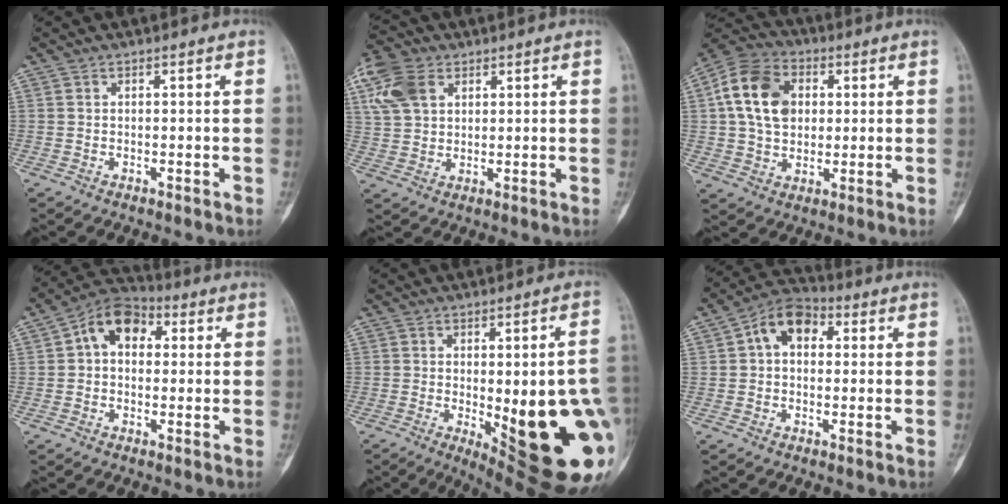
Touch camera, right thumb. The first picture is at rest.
{"total": 9.9, "force": [4.1, 6.8, 5.9], "torque": [-0.120, 0.004, 0.078]}
{"total": 13.9, "force": [2.5, 10.2, 9.2], "torque": [-0.149, 0.010, 0.035]}
{"total": 9.5, "force": [1.9, 6.7, 6.5], "torque": [-0.084, 0.027, 0.019]}
{"total": 26.6, "force": [-4.7, 8.1, 24.9], "torque": [-0.256, -0.011, -0.035]}
{"total": 8.6, "force": [1.8, 5.9, 6.0], "torque": [-0.082, 0.026, 0.018]}